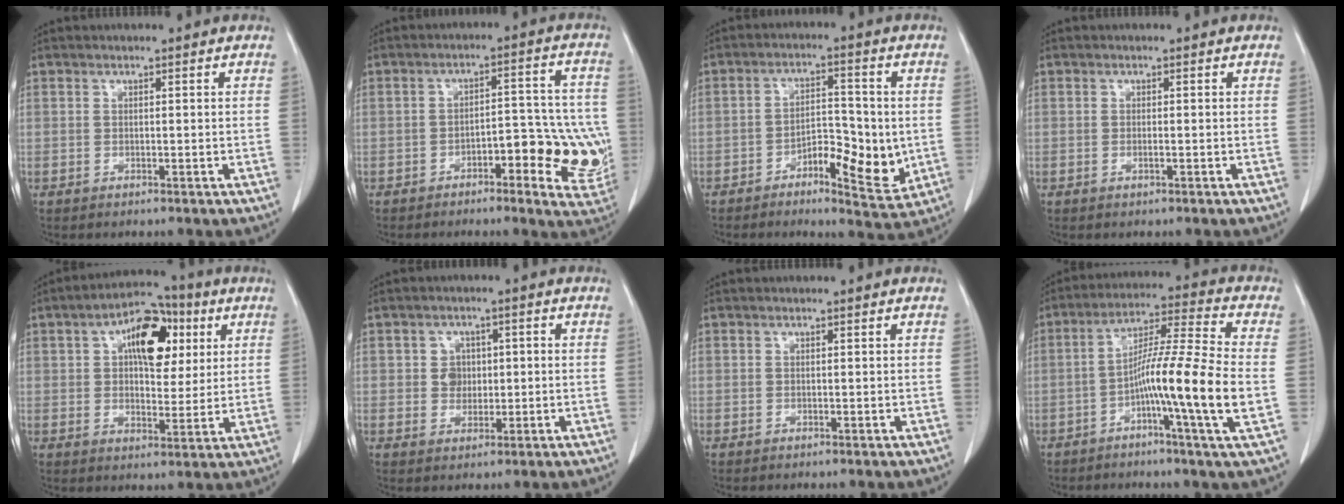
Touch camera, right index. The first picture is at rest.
{"total": 11.8, "force": [-3.8, 4.3, 10.3], "torque": [-0.104, 0.026, -0.046]}
{"total": 8.8, "force": [-2.3, 3.5, 7.8], "torque": [-0.116, 0.004, -0.033]}
{"total": 0.6, "force": [-0.2, 0.0, 0.5], "torque": [-0.011, 0.000, -0.004]}
{"total": 12.1, "force": [4.2, 6.1, 9.5], "torque": [-0.147, 0.033, 0.064]}
{"total": 3.4, "force": [0.1, 3.1, 1.3], "torque": [-0.013, 0.009, 0.002]}
{"total": 0.0}
{"total": 13.6, "force": [-3.1, -1.3, 13.2], "torque": [-0.227, 0.001, -0.064]}